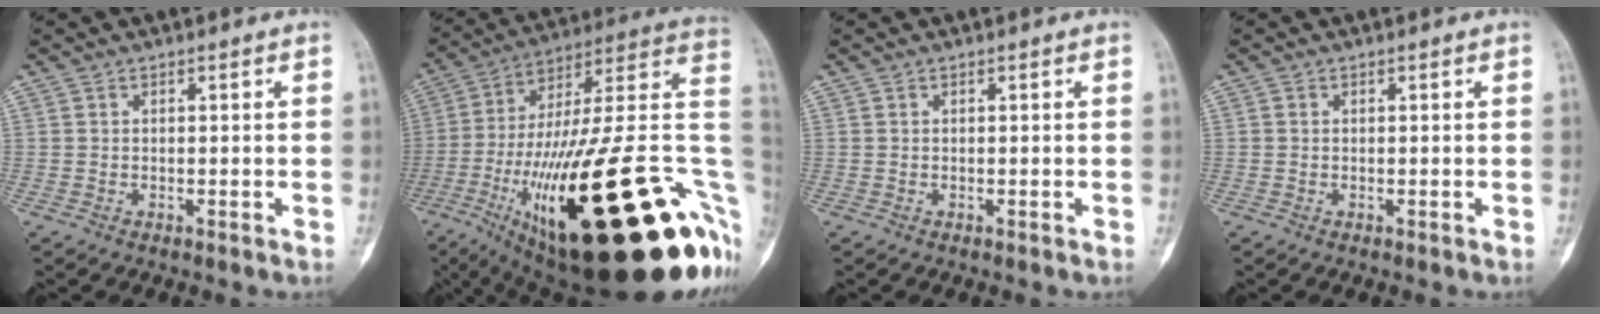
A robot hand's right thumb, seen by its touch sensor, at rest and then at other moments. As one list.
[{"total": 47.1, "force": [-12.8, 14.0, 43.2], "torque": [-0.588, 0.052, -0.202]}, {"total": 0.0}, {"total": 0.0}]